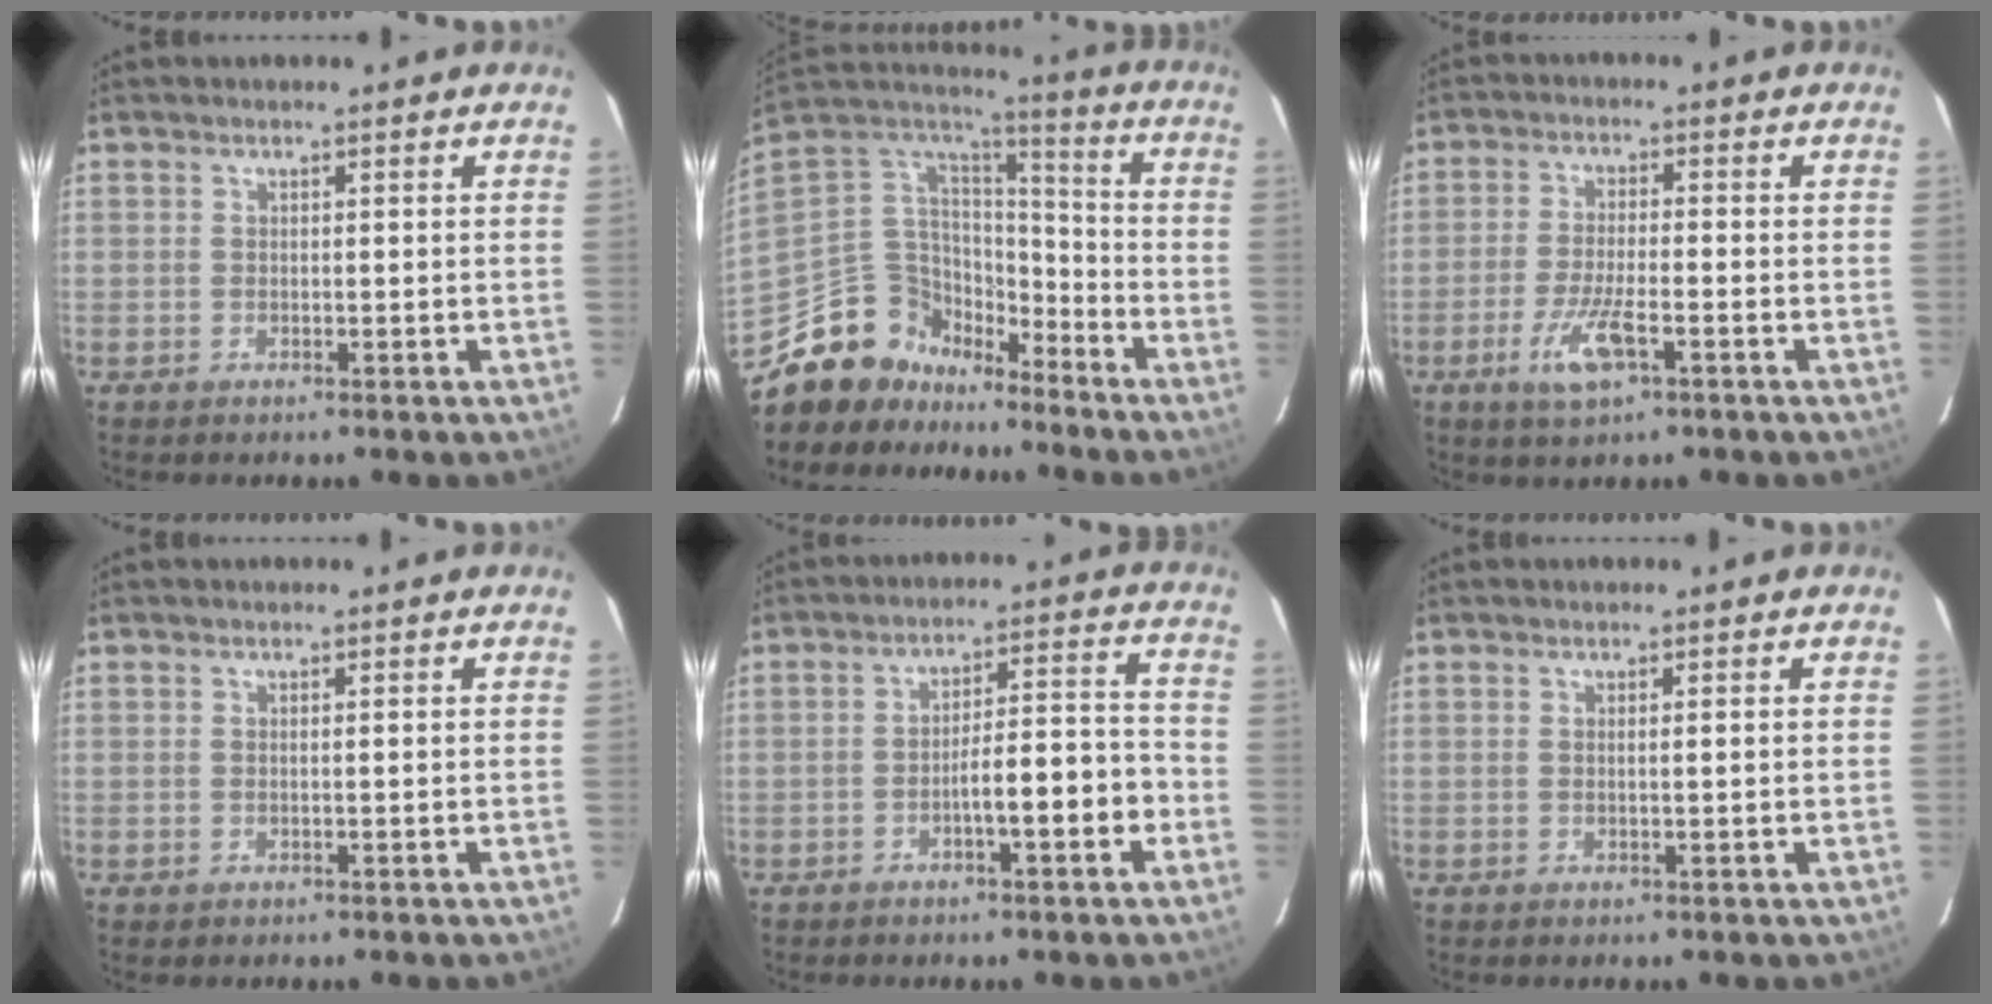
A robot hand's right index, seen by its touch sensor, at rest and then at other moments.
{"total": 15.3, "force": [-12.6, 8.4, 2.5], "torque": [-0.055, 0.081, -0.221]}
{"total": 6.3, "force": [-2.9, 1.4, 5.4], "torque": [-0.108, -0.008, -0.050]}
{"total": 0.0}
{"total": 7.9, "force": [-3.1, 1.1, 7.2], "torque": [-0.110, 0.025, -0.043]}
{"total": 0.8, "force": [0.2, -0.2, 0.7], "torque": [-0.014, 0.004, 0.003]}